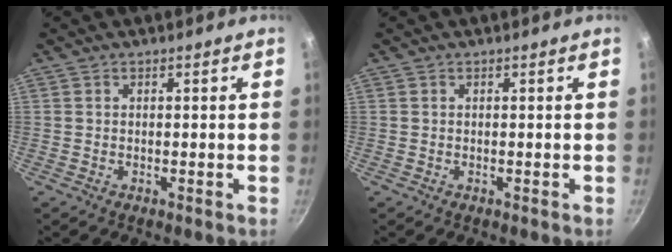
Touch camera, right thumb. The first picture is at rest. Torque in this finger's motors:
{"motor_torque": [-0.08, 0.01, 0.10, -0.10, 0.00]}